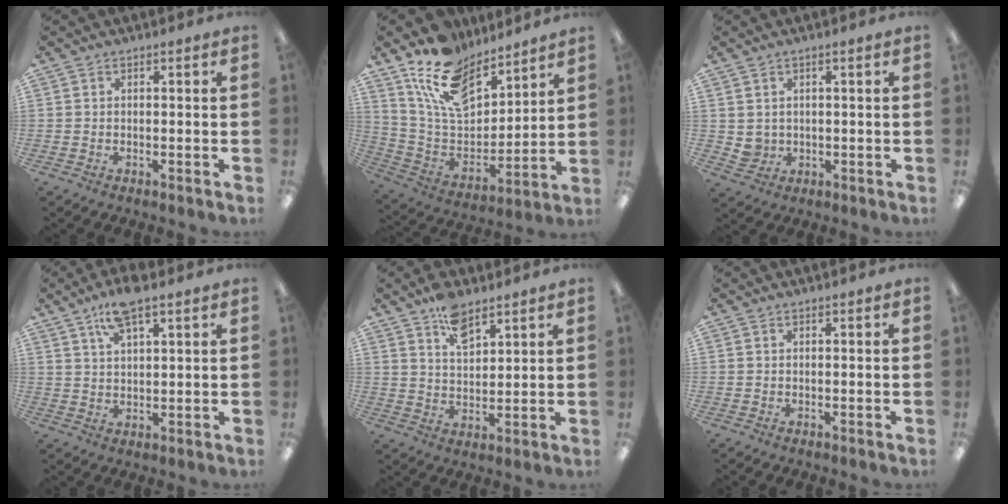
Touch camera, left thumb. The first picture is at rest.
{"total": 16.6, "force": [11.9, 8.5, 7.7], "torque": [-0.162, -0.062, 0.223]}
{"total": 2.7, "force": [0.9, 2.5, 0.7], "torque": [-0.017, 0.001, 0.018]}
{"total": 7.6, "force": [5.2, 2.2, 5.0], "torque": [-0.091, -0.014, 0.090]}
{"total": 8.2, "force": [5.6, 3.9, 4.5], "torque": [-0.071, -0.027, 0.098]}
{"total": 0.0}